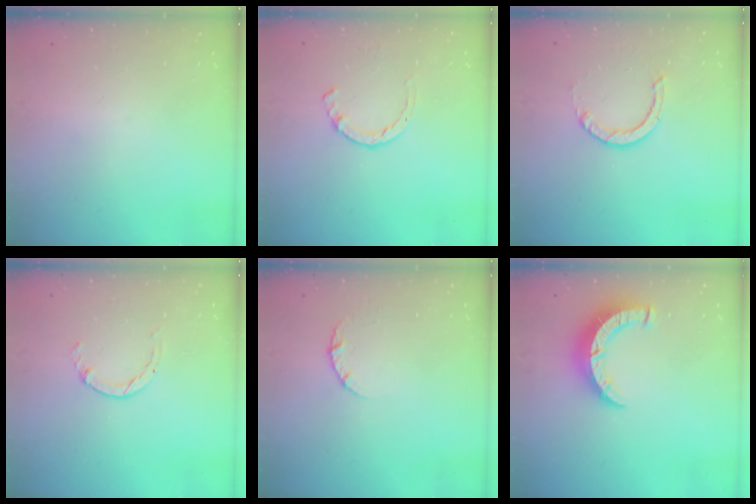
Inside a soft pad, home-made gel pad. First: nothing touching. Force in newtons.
{"total": 1.4, "press": 1.4, "slide": 0.3}
{"total": 3.6, "press": 3.6, "slide": 0.3}
{"total": 0.0}
{"total": 2.5, "press": 2.5, "slide": 0.3}
{"total": 8.6, "press": 8.6, "slide": 0.5}